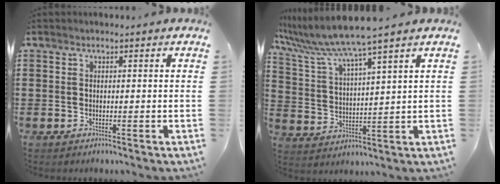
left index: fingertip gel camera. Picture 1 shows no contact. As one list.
[{"total": 7.9, "force": [6.7, -0.6, 4.1], "torque": [-0.106, -0.038, 0.113]}]